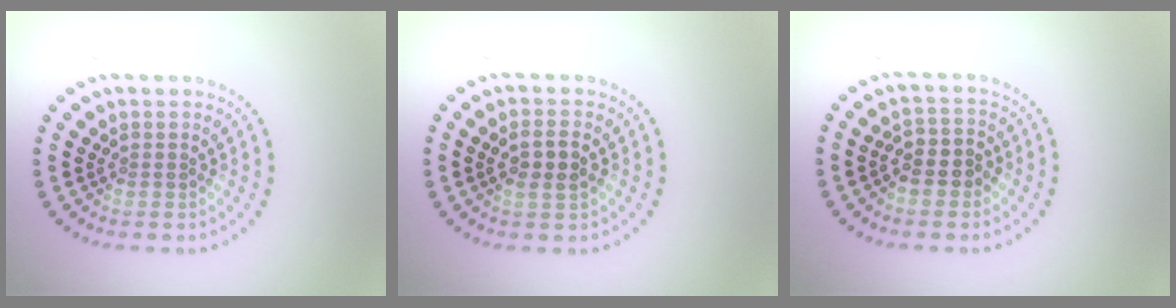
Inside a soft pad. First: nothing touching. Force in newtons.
{"total": 2.4, "press": 2.3, "slide": 0.5}
{"total": 2.5, "press": 2.3, "slide": 0.9}